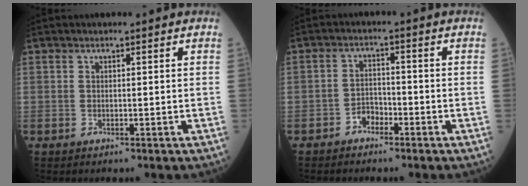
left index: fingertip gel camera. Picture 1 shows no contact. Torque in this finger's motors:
{"motor_torque": [0.02, 0.01, 0.01, 0.00]}